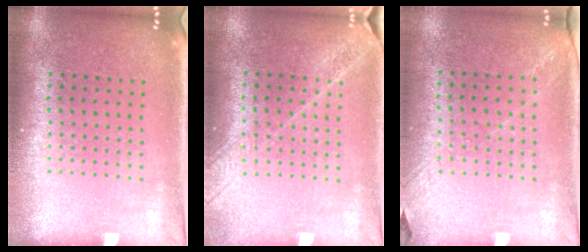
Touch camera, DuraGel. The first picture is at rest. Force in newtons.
{"total": 1.6, "press": 1.5, "slide": 0.6}
{"total": 1.3, "press": 1.0, "slide": 0.9}